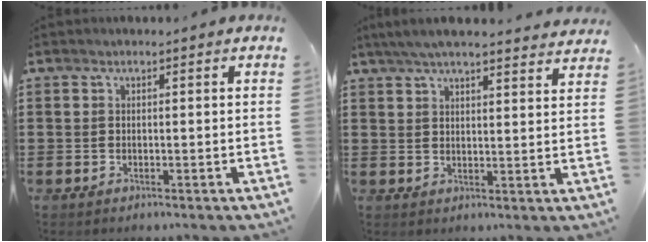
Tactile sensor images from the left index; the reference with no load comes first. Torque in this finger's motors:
{"motor_torque": [2.14, 0.00, 0.54, 0.10]}